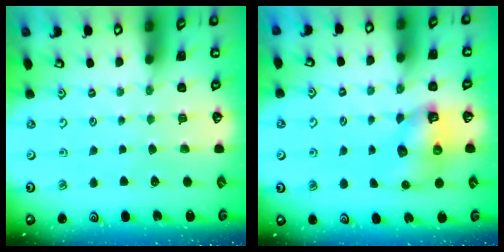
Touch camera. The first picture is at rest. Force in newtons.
{"total": 7.8, "press": 7.7, "slide": 1.0}